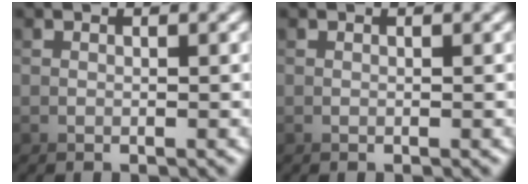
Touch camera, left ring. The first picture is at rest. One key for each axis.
{"total": 0.0}